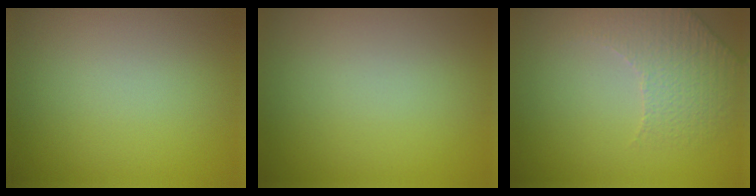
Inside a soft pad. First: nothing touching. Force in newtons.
{"total": 0.0}
{"total": 2.2, "press": 2.0, "slide": 1.0}